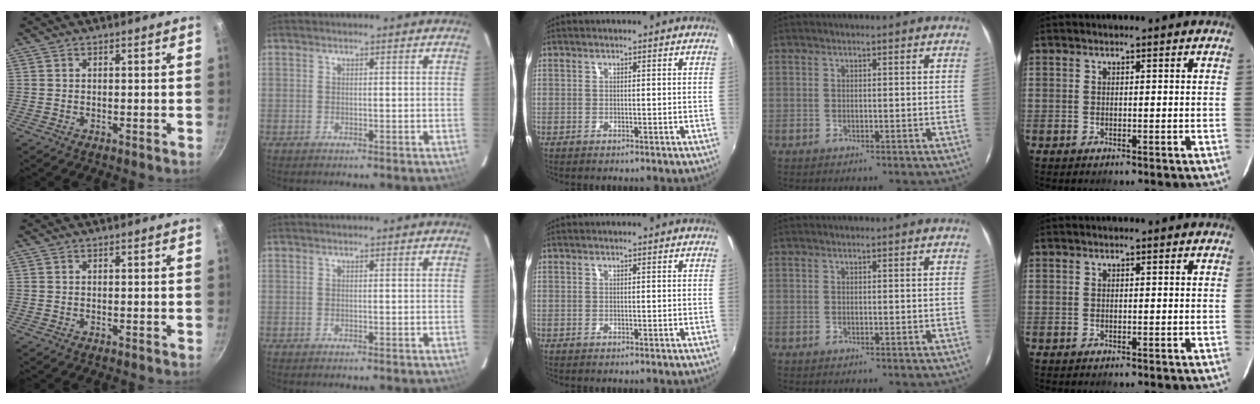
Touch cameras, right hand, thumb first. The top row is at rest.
{}